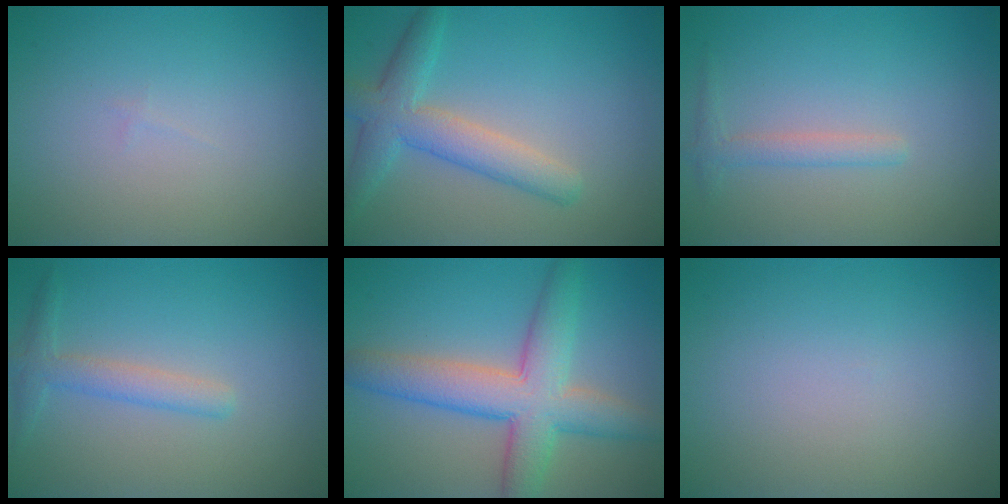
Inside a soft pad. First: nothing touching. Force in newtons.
{"total": 4.5, "press": 4.4, "slide": 0.2}
{"total": 1.4, "press": 1.4, "slide": 0.1}
{"total": 2.3, "press": 2.3, "slide": 0.0}
{"total": 7.2, "press": 7.2, "slide": 0.2}
{"total": 0.0}